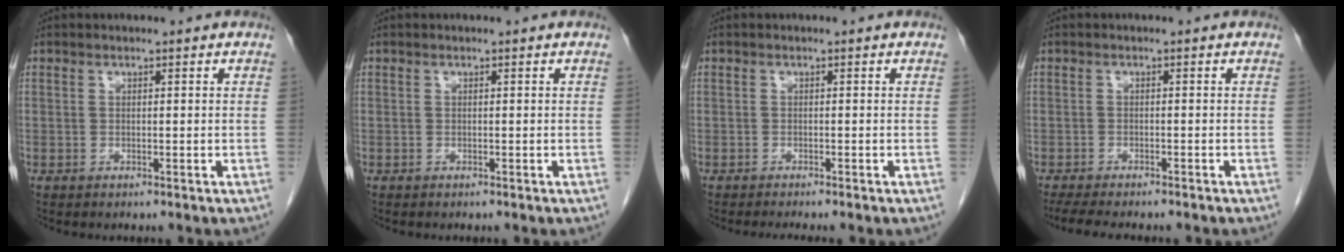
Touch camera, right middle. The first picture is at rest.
{"total": 0.0}
{"total": 2.9, "force": [-2.5, -0.1, 1.4], "torque": [-0.014, -0.003, -0.034]}
{"total": 8.4, "force": [-7.1, 1.6, 4.2], "torque": [-0.059, -0.010, -0.101]}